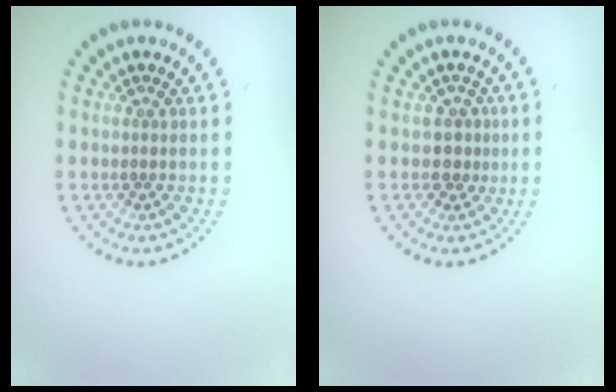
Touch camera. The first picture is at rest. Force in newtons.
{"total": 1.7, "press": 1.3, "slide": 1.1}